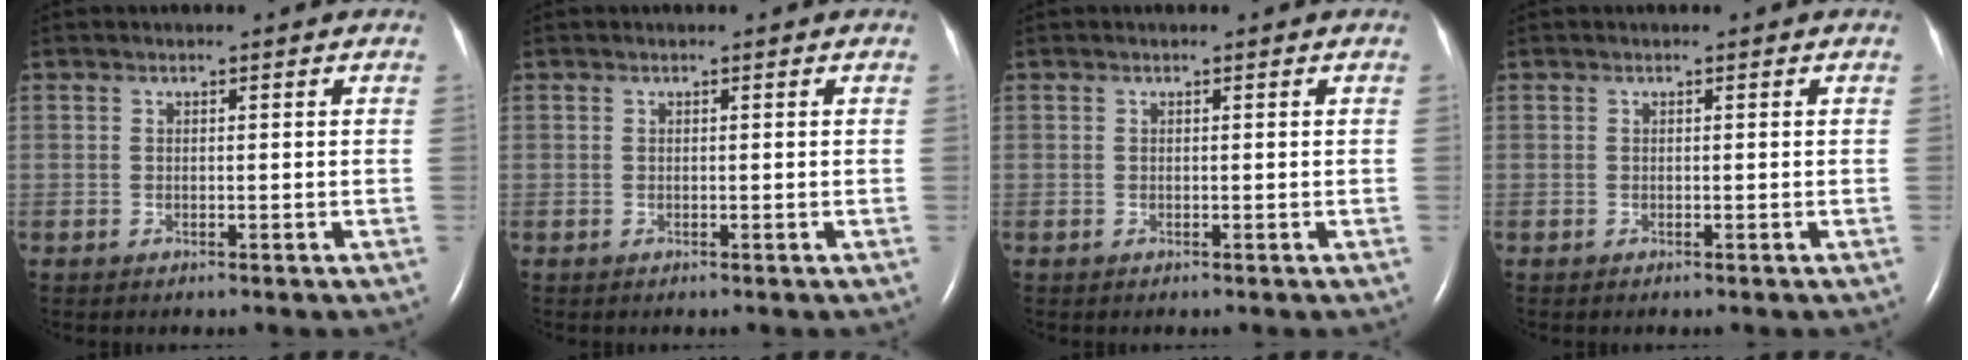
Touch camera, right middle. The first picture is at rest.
{"total": 0.0}
{"total": 0.0}
{"total": 0.0}